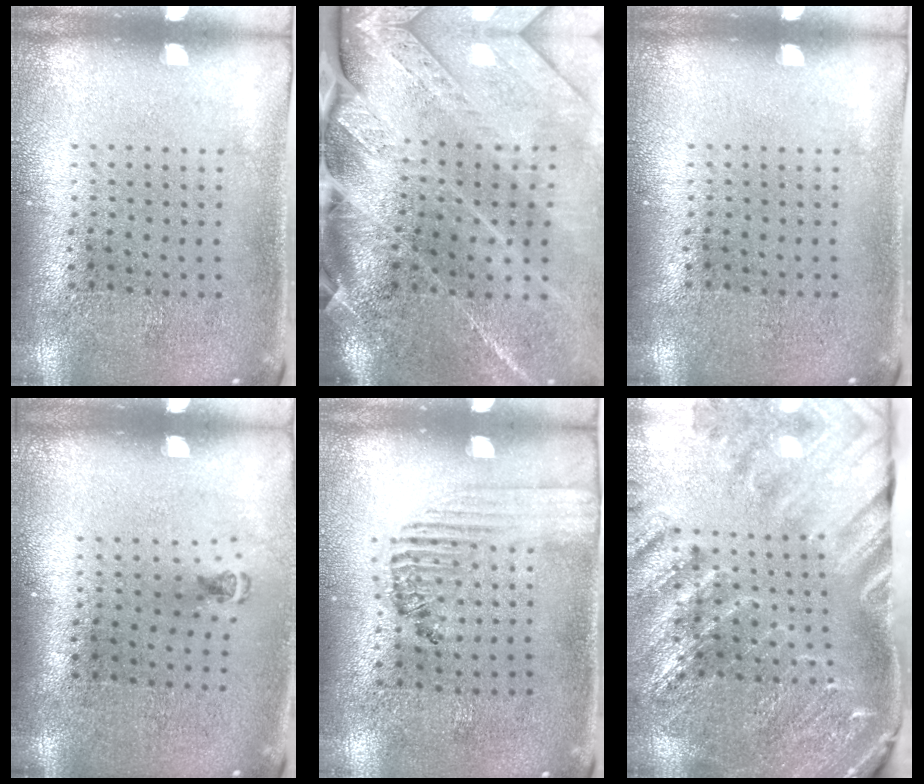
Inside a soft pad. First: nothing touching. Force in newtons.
{"total": 3.9, "press": 3.2, "slide": 2.2}
{"total": 0.0}
{"total": 0.5, "press": 0.4, "slide": 0.4}
{"total": 1.3, "press": 1.0, "slide": 0.8}
{"total": 2.9, "press": 2.9, "slide": 0.5}